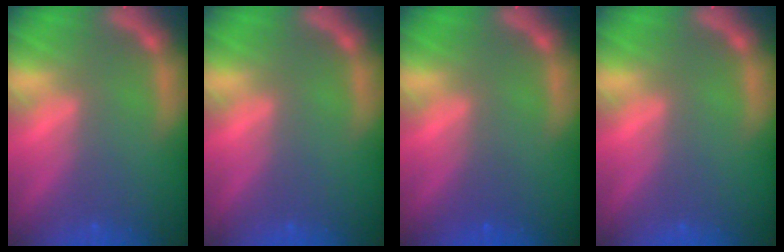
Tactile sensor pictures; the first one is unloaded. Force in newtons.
{"total": 0.0}
{"total": 1.0}
{"total": 0.0}